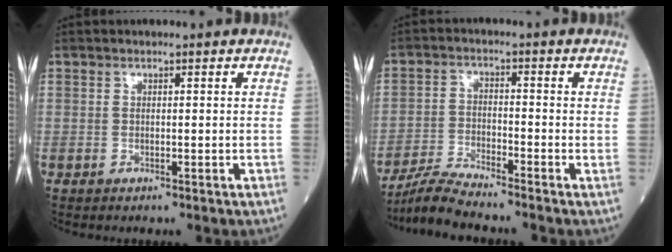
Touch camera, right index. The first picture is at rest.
{"total": 5.9, "force": [-5.6, -0.7, 1.7], "torque": [-0.036, -0.019, -0.111]}